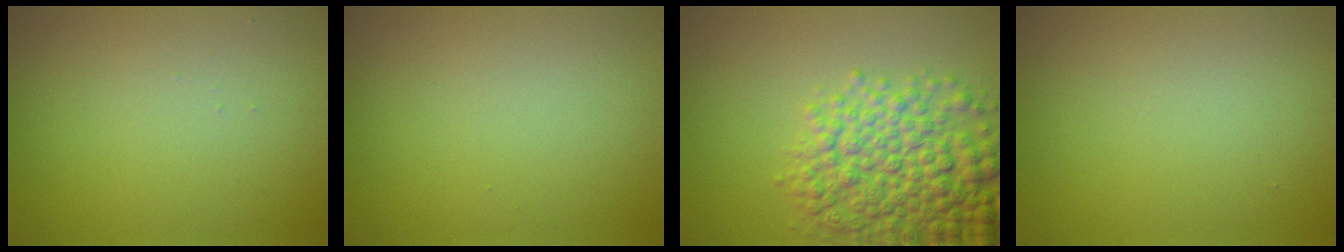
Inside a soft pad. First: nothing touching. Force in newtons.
{"total": 0.0}
{"total": 7.7, "press": 7.7, "slide": 0.2}
{"total": 0.0}